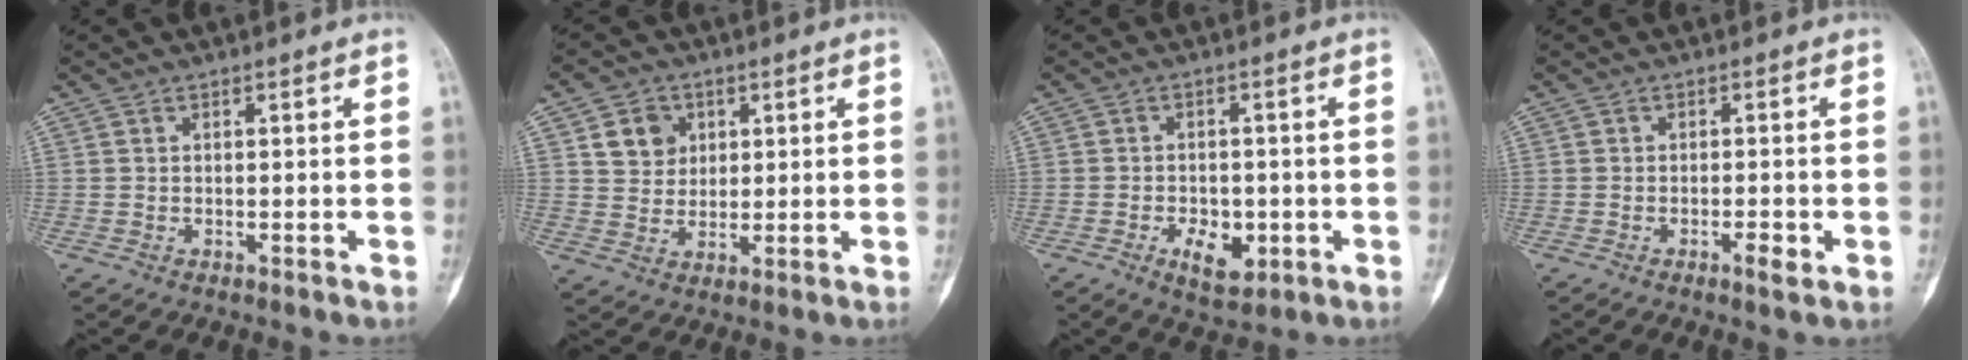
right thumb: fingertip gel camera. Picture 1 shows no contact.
{"total": 6.5, "force": [2.4, 5.5, 2.3], "torque": [-0.013, -0.008, 0.044]}
{"total": 6.0, "force": [-2.1, 3.6, 4.3], "torque": [-0.053, 0.004, -0.026]}
{"total": 2.5, "force": [-1.0, 0.6, 2.2], "torque": [-0.036, -0.003, -0.018]}